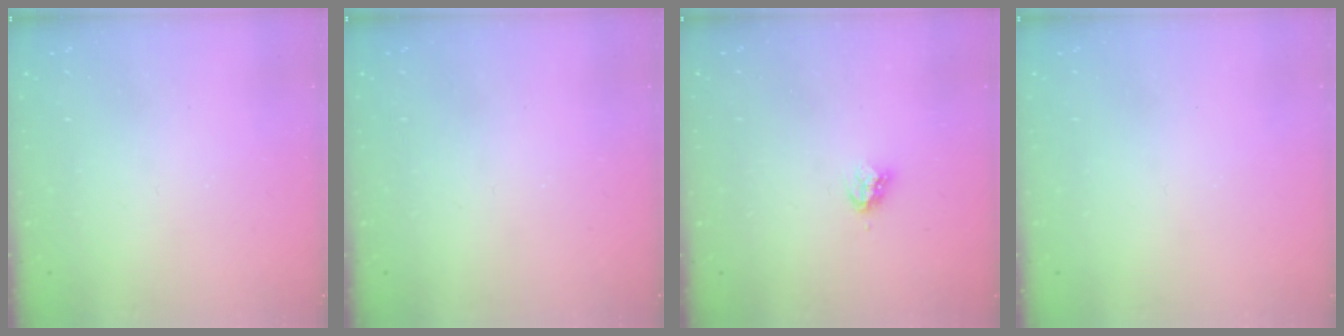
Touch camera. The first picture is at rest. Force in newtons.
{"total": 0.0}
{"total": 3.5, "press": 3.4, "slide": 0.3}
{"total": 0.0}